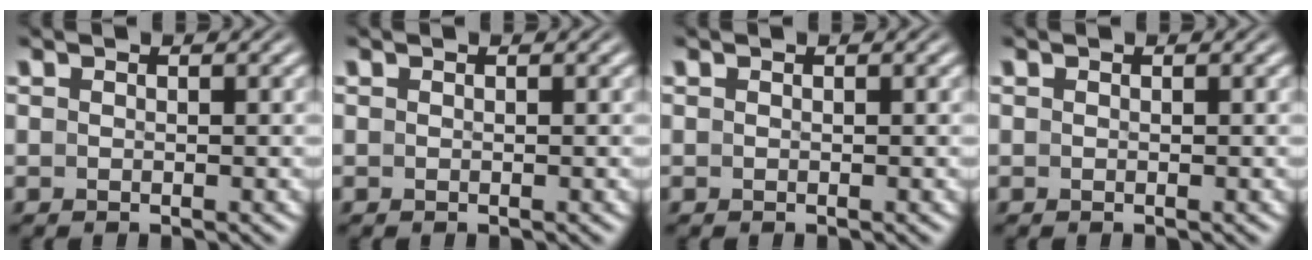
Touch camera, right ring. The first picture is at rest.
{"total": 0.0}
{"total": 0.0}
{"total": 0.0}